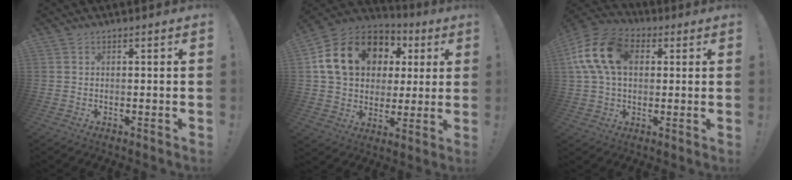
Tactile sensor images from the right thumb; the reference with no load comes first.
{"total": 20.3, "force": [7.3, 14.7, 11.9], "torque": [-0.190, -0.011, 0.149]}
{"total": 16.7, "force": [3.7, 11.5, 11.6], "torque": [-0.218, 0.011, 0.069]}